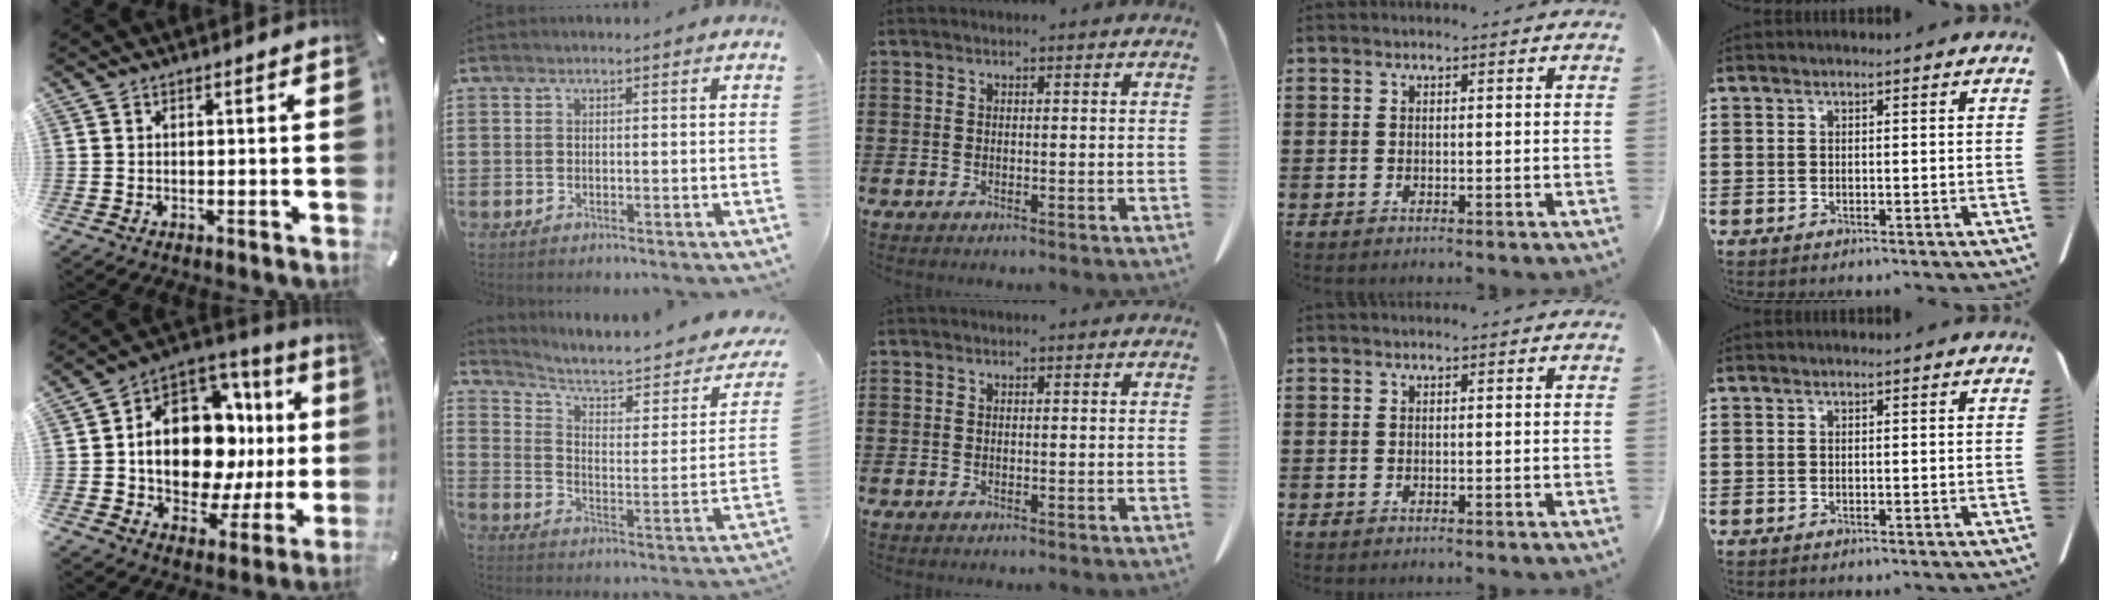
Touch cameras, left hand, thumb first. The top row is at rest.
{"thumb": {"total": 20.0, "force": [2.4, 12.6, 15.4], "torque": [-0.260, -0.035, 0.039]}, "index": {"total": 5.1, "force": [3.8, 1.6, 3.0], "torque": [-0.072, -0.032, 0.058]}}